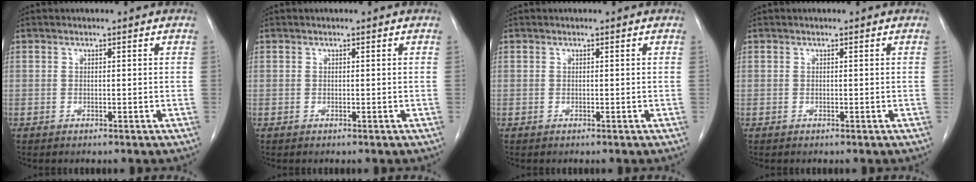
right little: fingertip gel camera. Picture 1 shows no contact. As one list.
[{"total": 0.0}, {"total": 0.0}, {"total": 0.0}]